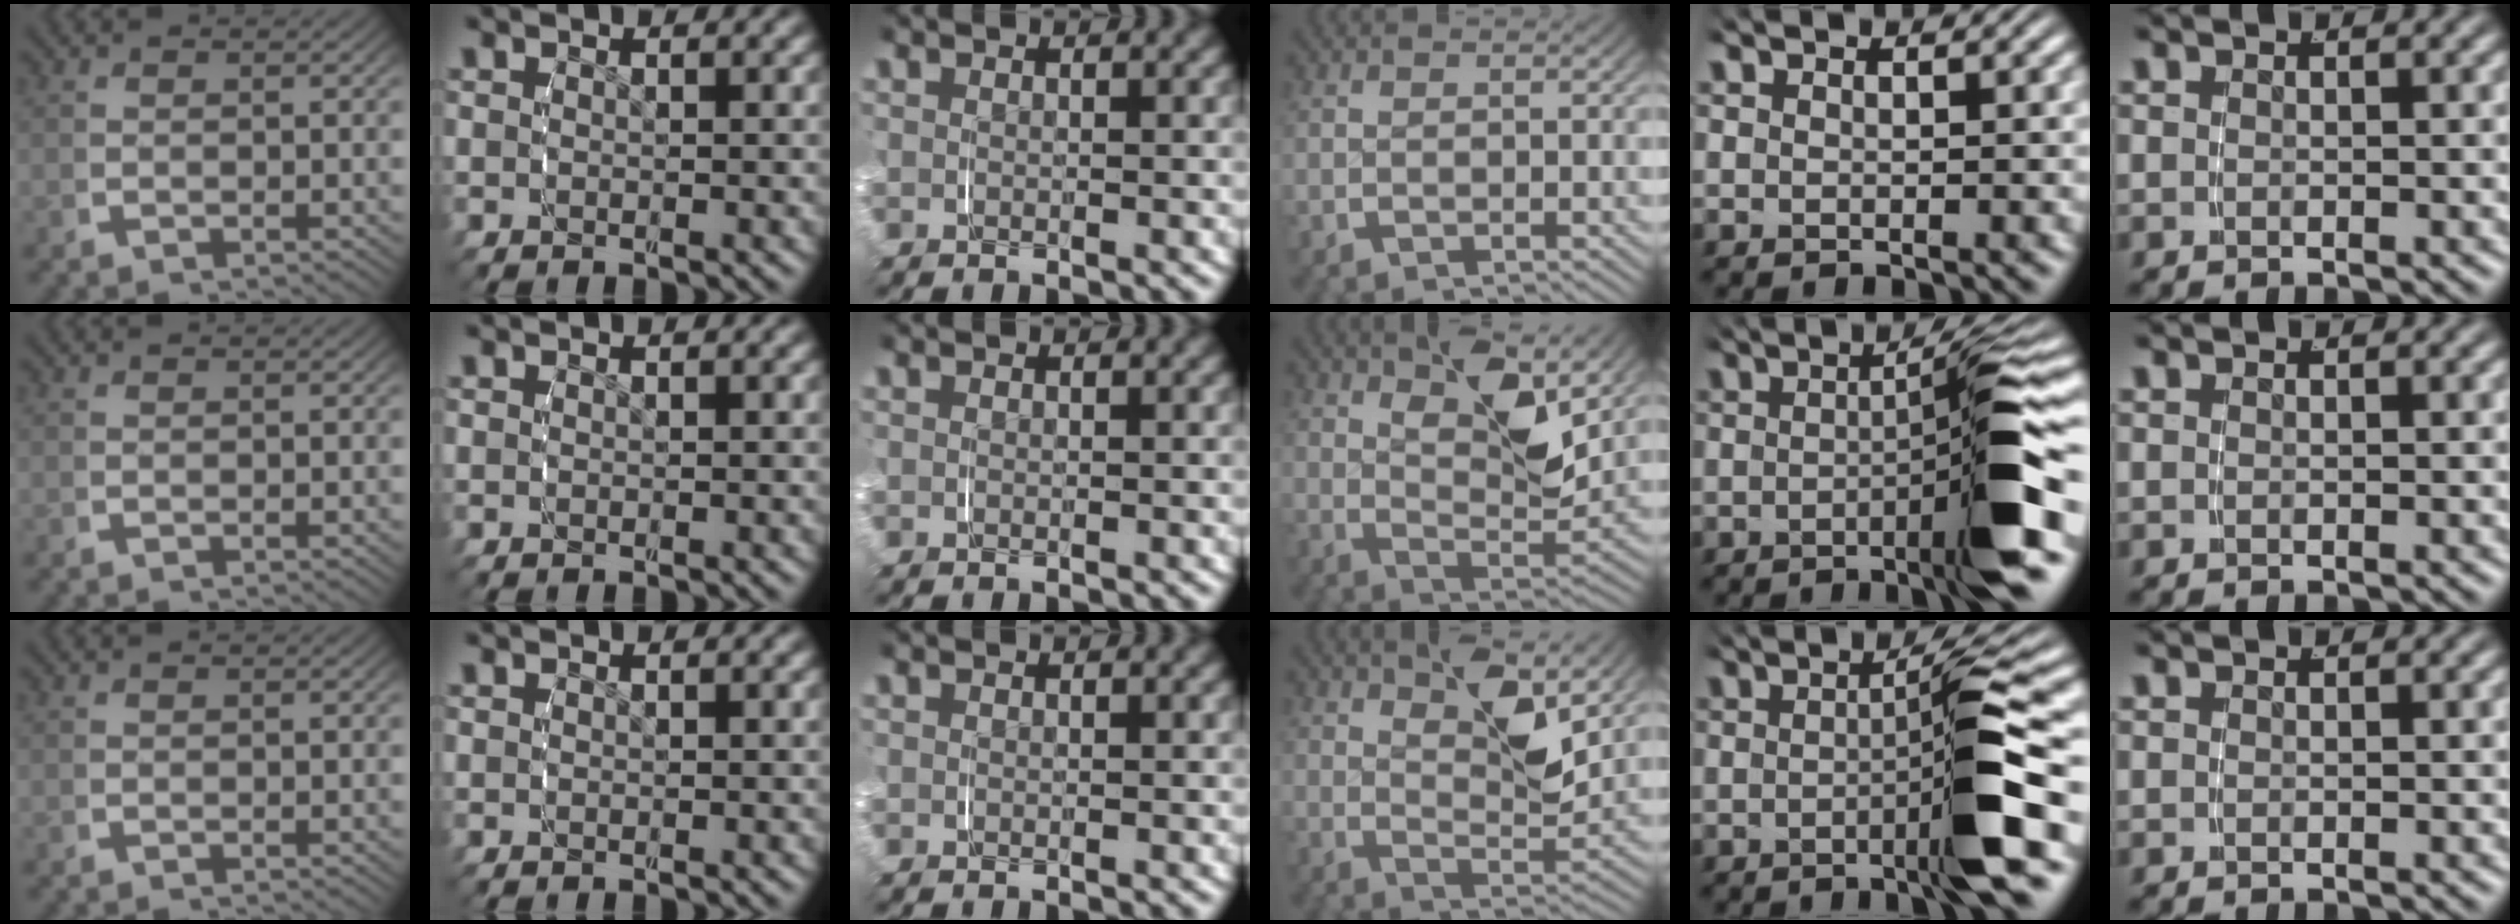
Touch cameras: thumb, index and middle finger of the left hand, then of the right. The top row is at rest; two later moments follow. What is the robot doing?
{"motion": "grasp_and_lifting", "object": "jar lid"}